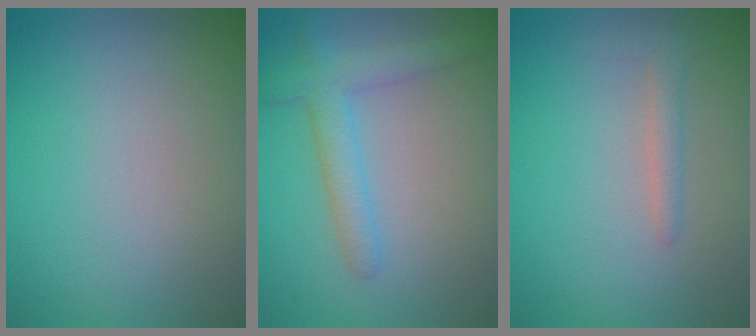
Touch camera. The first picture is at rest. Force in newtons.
{"total": 3.2, "press": 3.2, "slide": 0.1}
{"total": 1.5, "press": 1.5, "slide": 0.2}